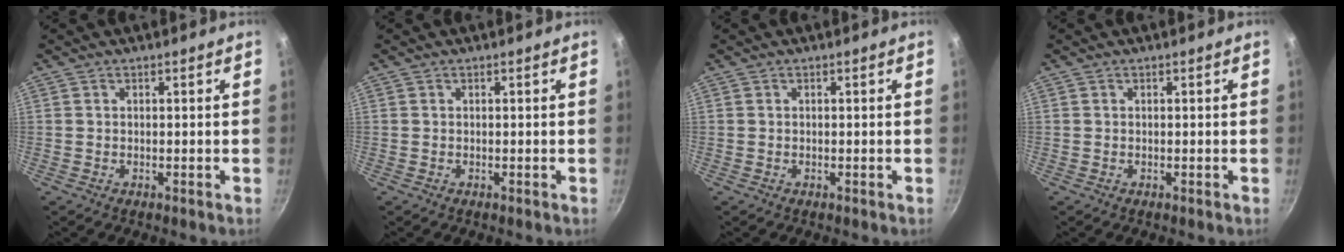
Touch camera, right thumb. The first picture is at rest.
{"total": 0.0}
{"total": 0.0}
{"total": 0.0}